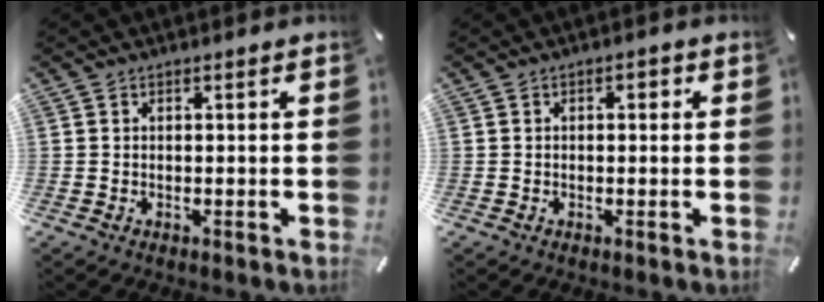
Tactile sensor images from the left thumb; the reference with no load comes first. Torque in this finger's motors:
{"motor_torque": [0.17, 0.48, 0.23, -0.18, 0.04]}